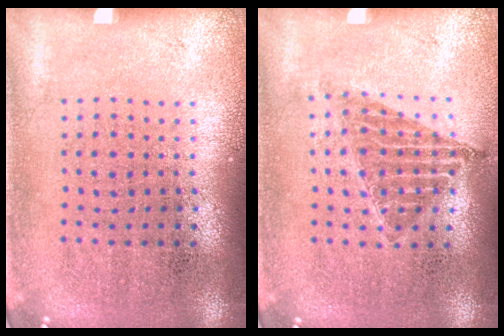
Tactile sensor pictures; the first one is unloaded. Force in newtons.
{"total": 0.9, "press": 0.8, "slide": 0.4}